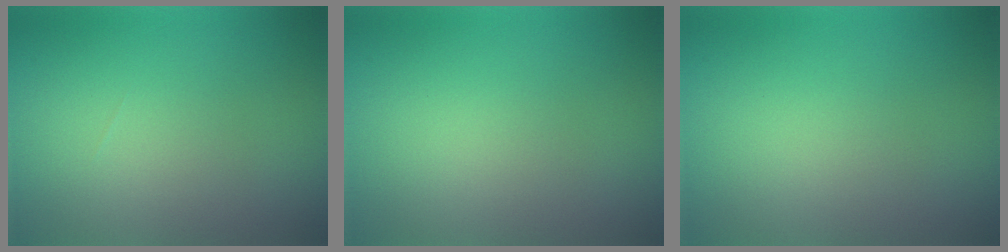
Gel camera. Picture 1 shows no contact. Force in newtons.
{"total": 0.0}
{"total": 0.0}